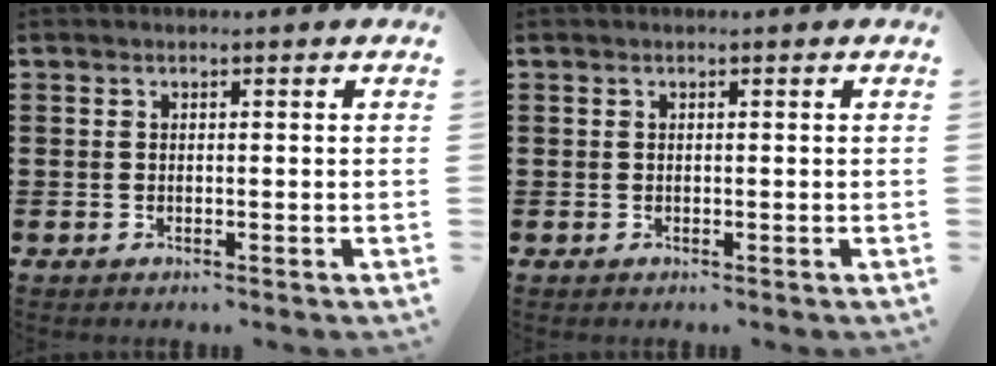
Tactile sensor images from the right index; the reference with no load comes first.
{"total": 0.0}